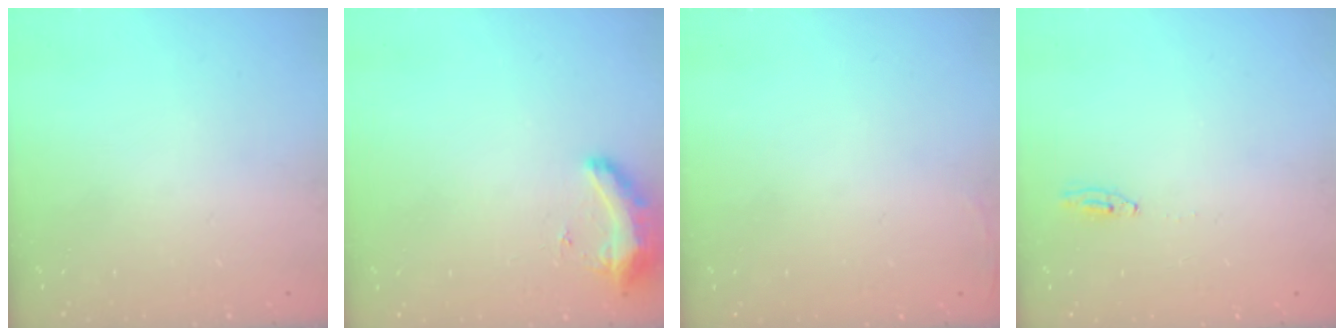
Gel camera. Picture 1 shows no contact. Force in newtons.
{"total": 8.8, "press": 8.8, "slide": 0.7}
{"total": 2.5, "press": 2.4, "slide": 0.9}
{"total": 2.0, "press": 2.0, "slide": 0.2}